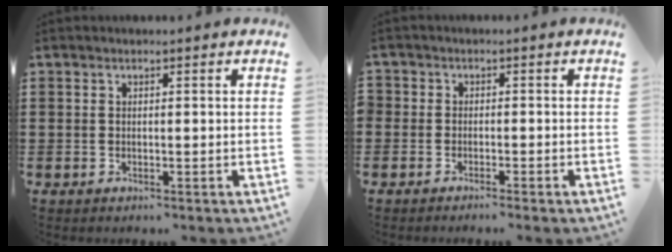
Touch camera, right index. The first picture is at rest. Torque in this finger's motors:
{"motor_torque": [0.07, 0.01, -0.01, 0.01]}